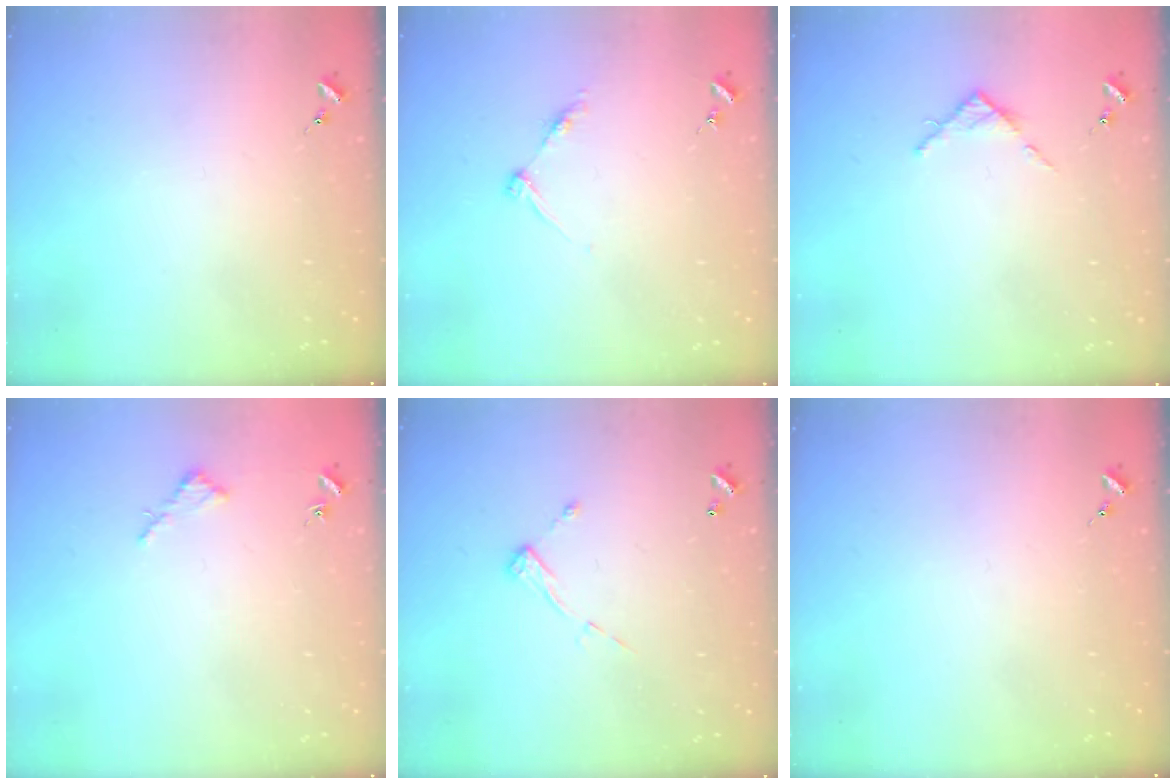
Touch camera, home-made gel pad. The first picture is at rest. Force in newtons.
{"total": 5.1, "press": 5.0, "slide": 0.8}
{"total": 3.7, "press": 3.7, "slide": 0.5}
{"total": 2.6, "press": 2.6, "slide": 0.2}
{"total": 6.3, "press": 6.3, "slide": 0.3}
{"total": 0.0}